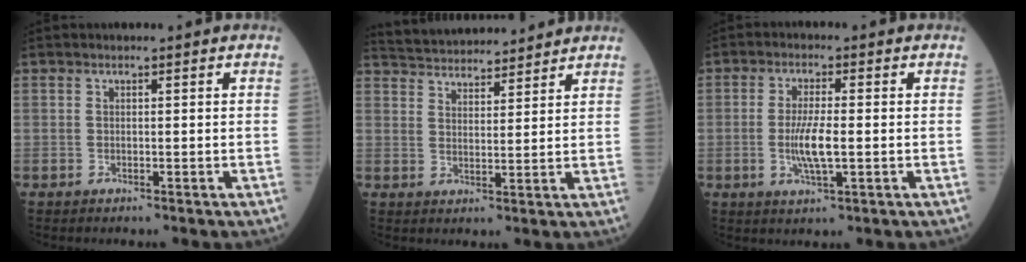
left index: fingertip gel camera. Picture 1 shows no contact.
{"total": 12.8, "force": [12.2, 2.1, 3.2], "torque": [-0.056, 0.030, 0.189]}
{"total": 5.5, "force": [-0.9, 0.9, 5.4], "torque": [-0.113, -0.011, -0.016]}